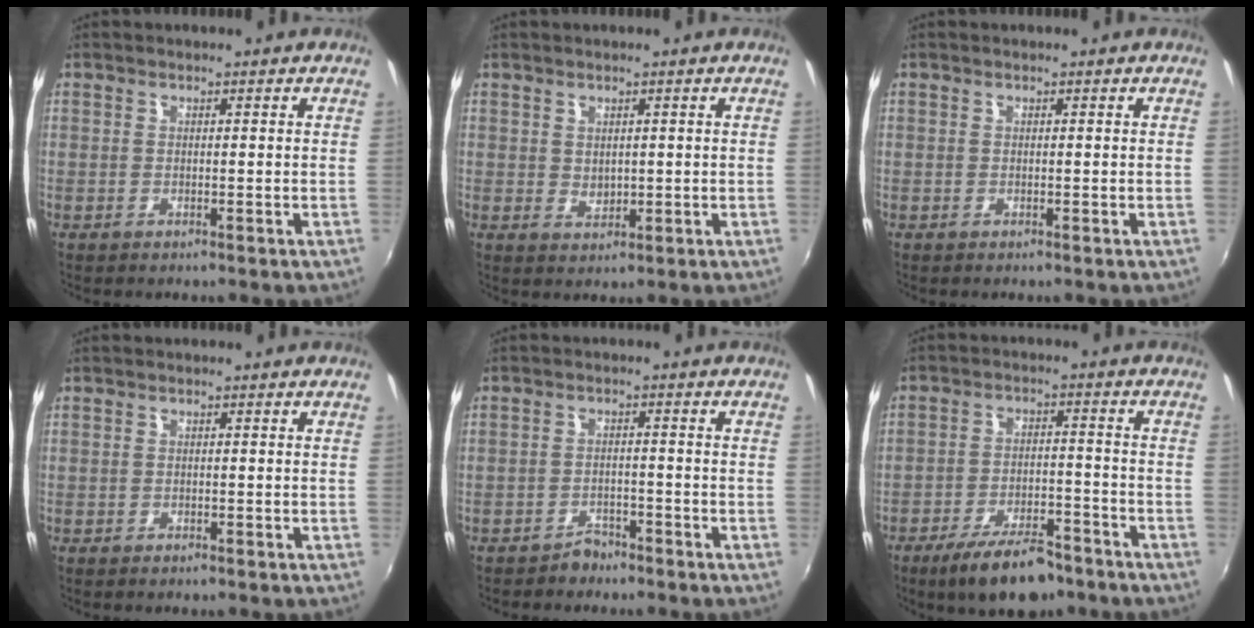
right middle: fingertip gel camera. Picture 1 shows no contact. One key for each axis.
{"total": 1.9, "fx": 0.8, "fy": 1.5, "fz": 0.8, "tx": -0.008, "ty": 0.000, "tz": 0.016}
{"total": 0.0}
{"total": 0.5, "fx": -0.4, "fy": 0.3, "fz": 0.2, "tx": -0.005, "ty": -0.004, "tz": -0.009}
{"total": 2.9, "fx": -2.5, "fy": 1.4, "fz": 0.2, "tx": -0.009, "ty": 0.006, "tz": -0.039}
{"total": 11.4, "fx": -8.5, "fy": 3.9, "fz": 6.5, "tx": -0.132, "ty": -0.006, "tz": -0.134}